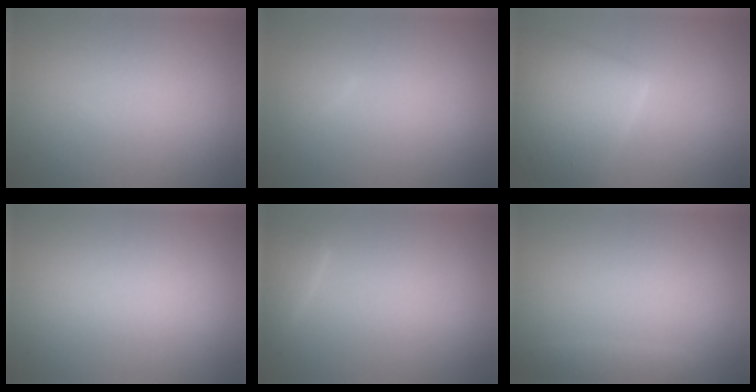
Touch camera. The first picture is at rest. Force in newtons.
{"total": 0.8, "press": 0.8, "slide": 0.1}
{"total": 5.9, "press": 5.9, "slide": 0.2}
{"total": 0.0}
{"total": 1.1, "press": 1.1, "slide": 0.1}
{"total": 1.2, "press": 1.2, "slide": 0.1}